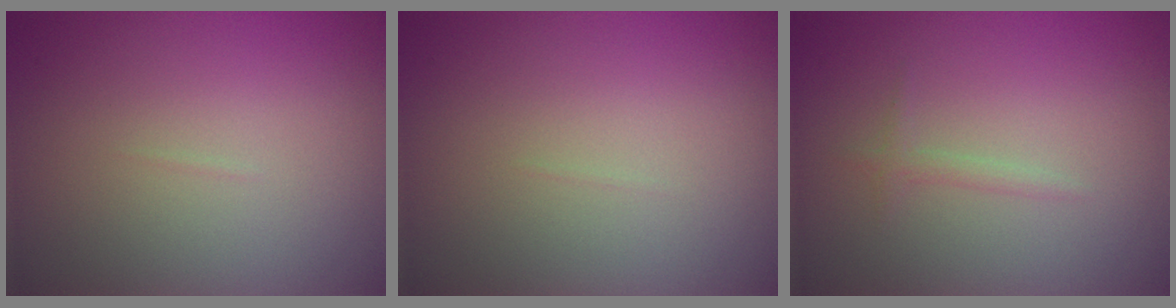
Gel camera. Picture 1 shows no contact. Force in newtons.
{"total": 0.0}
{"total": 0.9, "press": 0.9, "slide": 0.0}